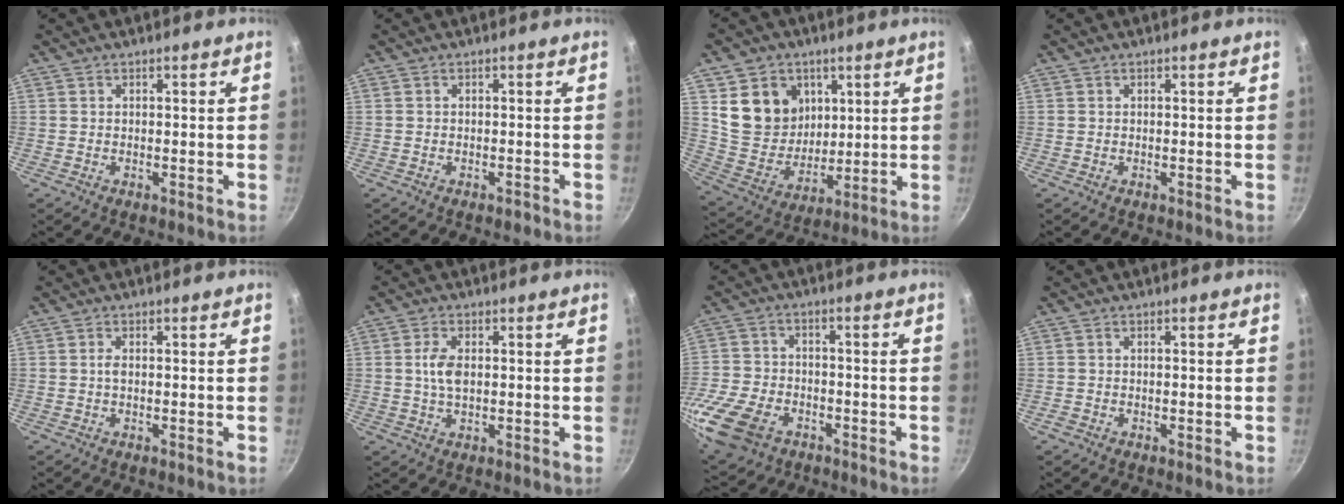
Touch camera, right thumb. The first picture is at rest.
{"total": 0.8, "force": [-0.6, 0.4, 0.4], "torque": [-0.008, 0.008, -0.005]}
{"total": 14.7, "force": [5.1, 12.2, 6.5], "torque": [-0.076, -0.028, 0.107]}
{"total": 0.0}
{"total": 1.1, "force": [0.0, 0.5, 1.0], "torque": [-0.019, 0.002, -0.001]}
{"total": 4.4, "force": [0.4, 2.4, 3.7], "torque": [-0.068, 0.003, 0.007]}
{"total": 16.4, "force": [-7.5, 11.0, 9.7], "torque": [-0.208, 0.023, -0.144]}
{"total": 0.8, "force": [-0.4, 0.4, 0.4], "torque": [-0.010, 0.004, -0.008]}